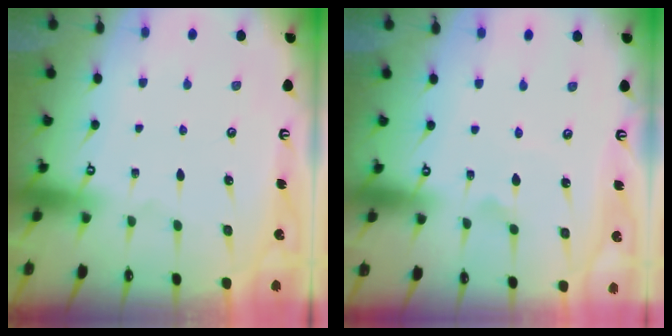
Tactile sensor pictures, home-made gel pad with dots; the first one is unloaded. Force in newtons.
{"total": 2.3, "press": 2.3, "slide": 0.1}